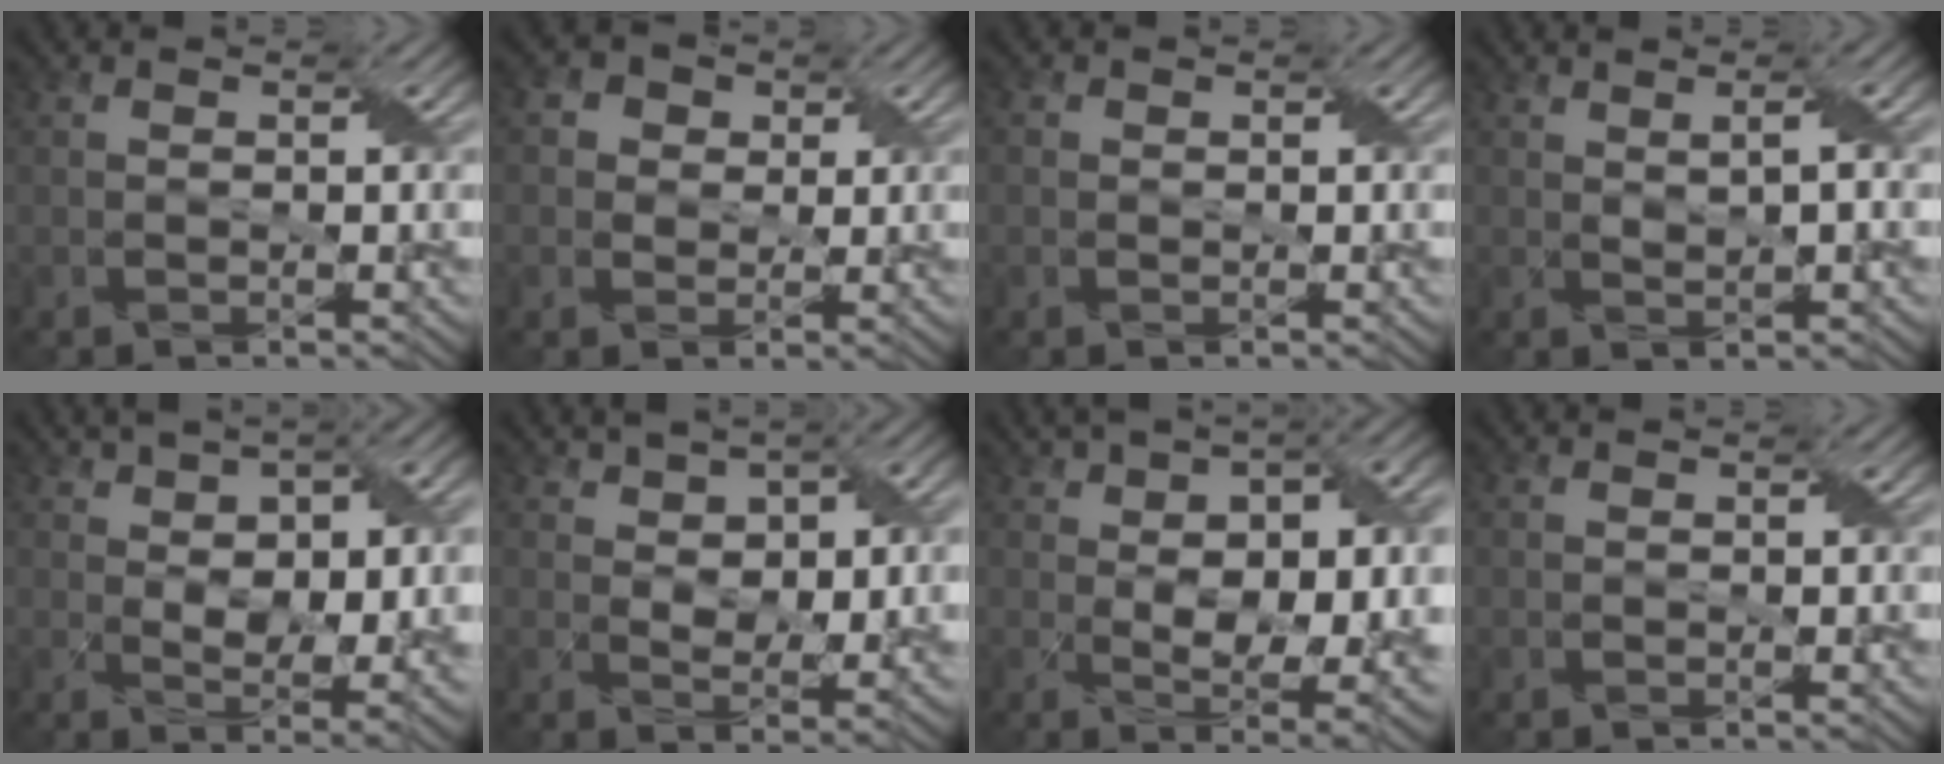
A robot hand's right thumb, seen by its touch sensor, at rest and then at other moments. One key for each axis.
{"total": 3.7, "fx": 1.2, "fy": 3.3, "fz": 1.2, "tx": -0.037, "ty": 0.001, "tz": 0.006}
{"total": 0.8, "fx": 0.1, "fy": 0.8, "fz": 0.2, "tx": -0.003, "ty": -0.002, "tz": 0.000}
{"total": 2.5, "fx": 0.9, "fy": 0.5, "fz": 2.2, "tx": -0.037, "ty": -0.002, "tz": 0.020}
{"total": 13.8, "fx": 3.6, "fy": 6.5, "fz": 11.6, "tx": -0.192, "ty": 0.011, "tz": 0.066}
{"total": 9.4, "fx": 3.6, "fy": 4.6, "fz": 7.3, "tx": -0.130, "ty": 0.010, "tz": 0.060}
{"total": 16.6, "fx": 2.8, "fy": 7.6, "fz": 14.5, "tx": -0.217, "ty": 0.009, "tz": 0.064}
{"total": 0.0}